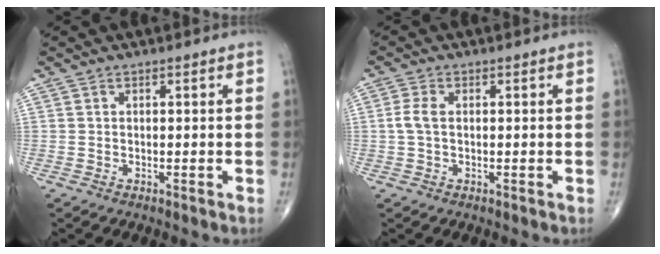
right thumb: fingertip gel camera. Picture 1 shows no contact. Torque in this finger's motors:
{"motor_torque": [-0.20, 0.20, 0.15, -0.13, 0.03]}